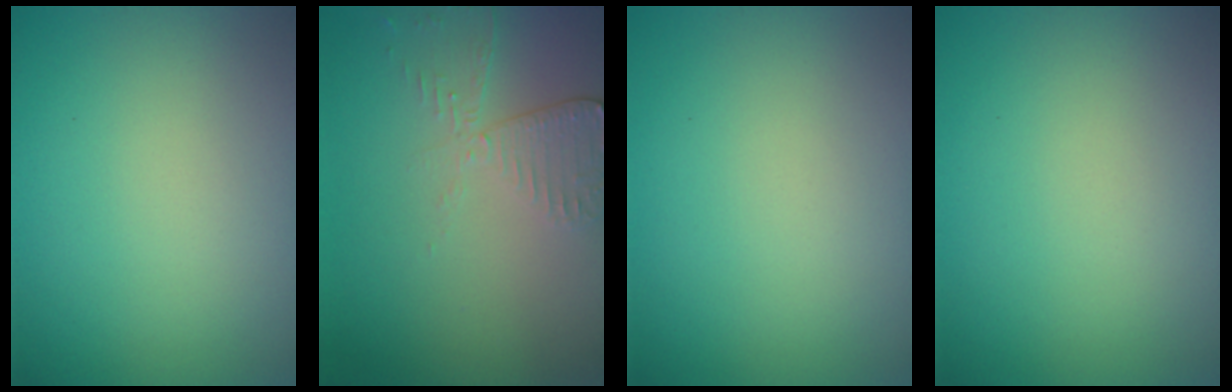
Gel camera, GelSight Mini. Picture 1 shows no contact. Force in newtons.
{"total": 2.7, "press": 2.4, "slide": 1.2}
{"total": 0.0}
{"total": 0.0}